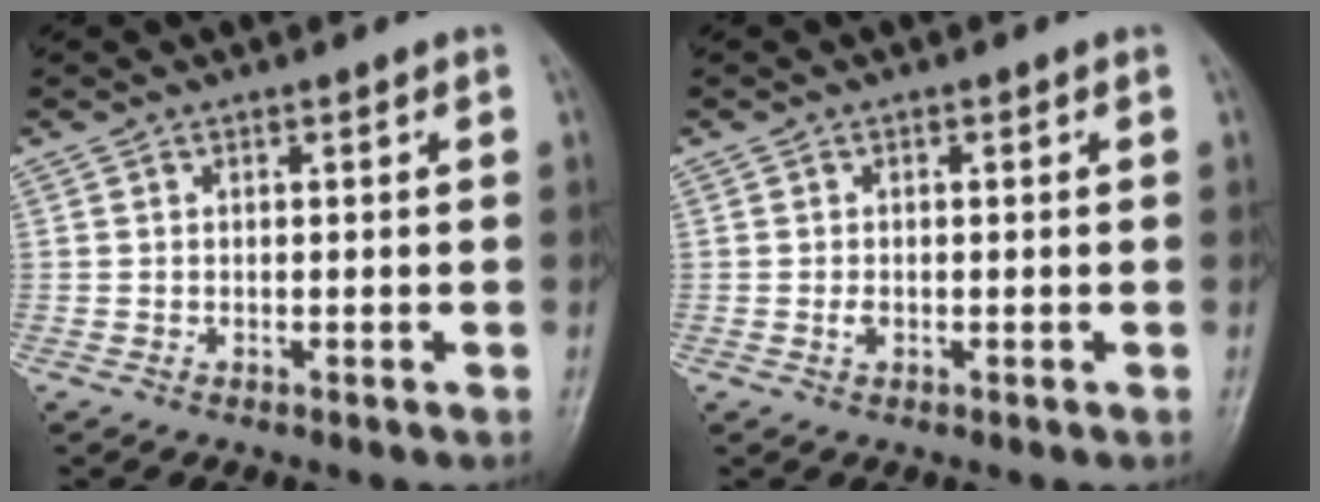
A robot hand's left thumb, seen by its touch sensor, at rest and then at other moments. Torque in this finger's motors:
{"motor_torque": [0.02, 0.02, 0.24, 0.11, 0.00]}